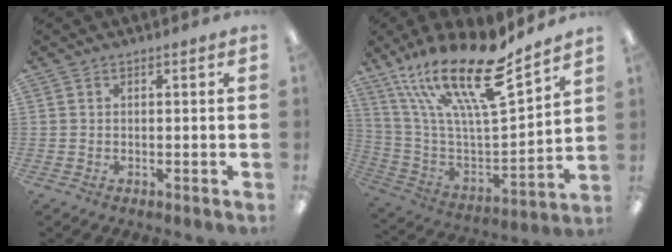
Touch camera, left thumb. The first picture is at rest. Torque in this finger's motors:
{"motor_torque": [0.50, 0.43, 1.44, -1.32, 0.61]}